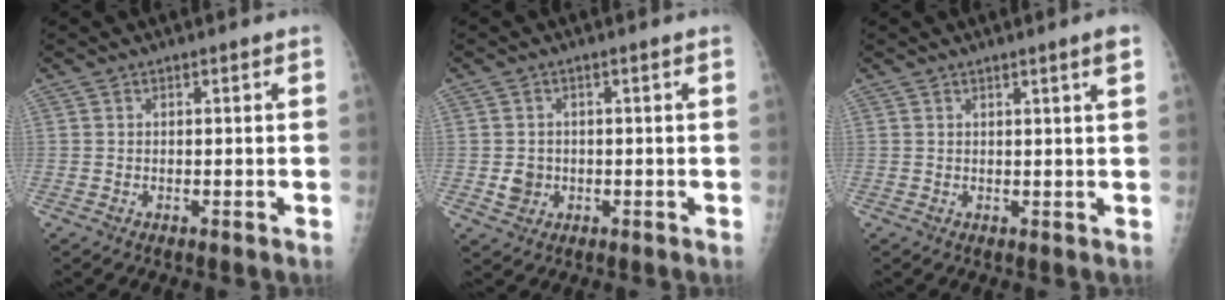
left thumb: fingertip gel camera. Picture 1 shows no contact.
{"total": 2.9, "force": [-0.4, 2.6, 1.1], "torque": [-0.007, 0.003, -0.001]}
{"total": 2.5, "force": [1.4, -0.5, 2.0], "torque": [-0.032, -0.009, 0.022]}